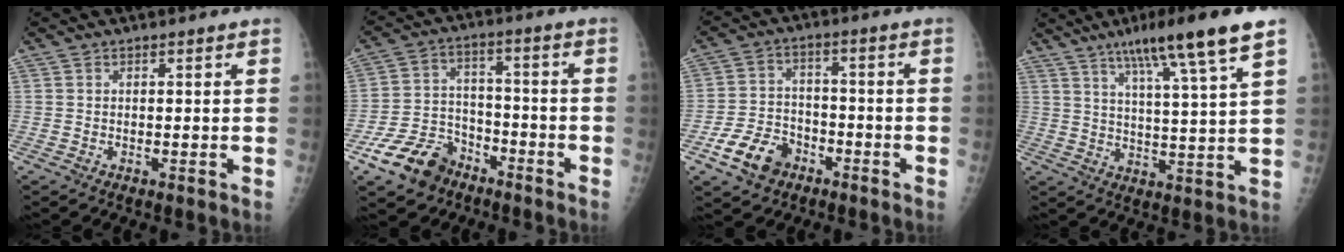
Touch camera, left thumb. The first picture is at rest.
{"total": 11.3, "force": [-7.4, 7.4, 4.1], "torque": [-0.058, 0.051, -0.133]}
{"total": 9.1, "force": [-5.0, 6.4, 4.1], "torque": [-0.060, 0.028, -0.088]}
{"total": 14.0, "force": [8.5, 0.5, 11.2], "torque": [-0.182, -0.028, 0.133]}